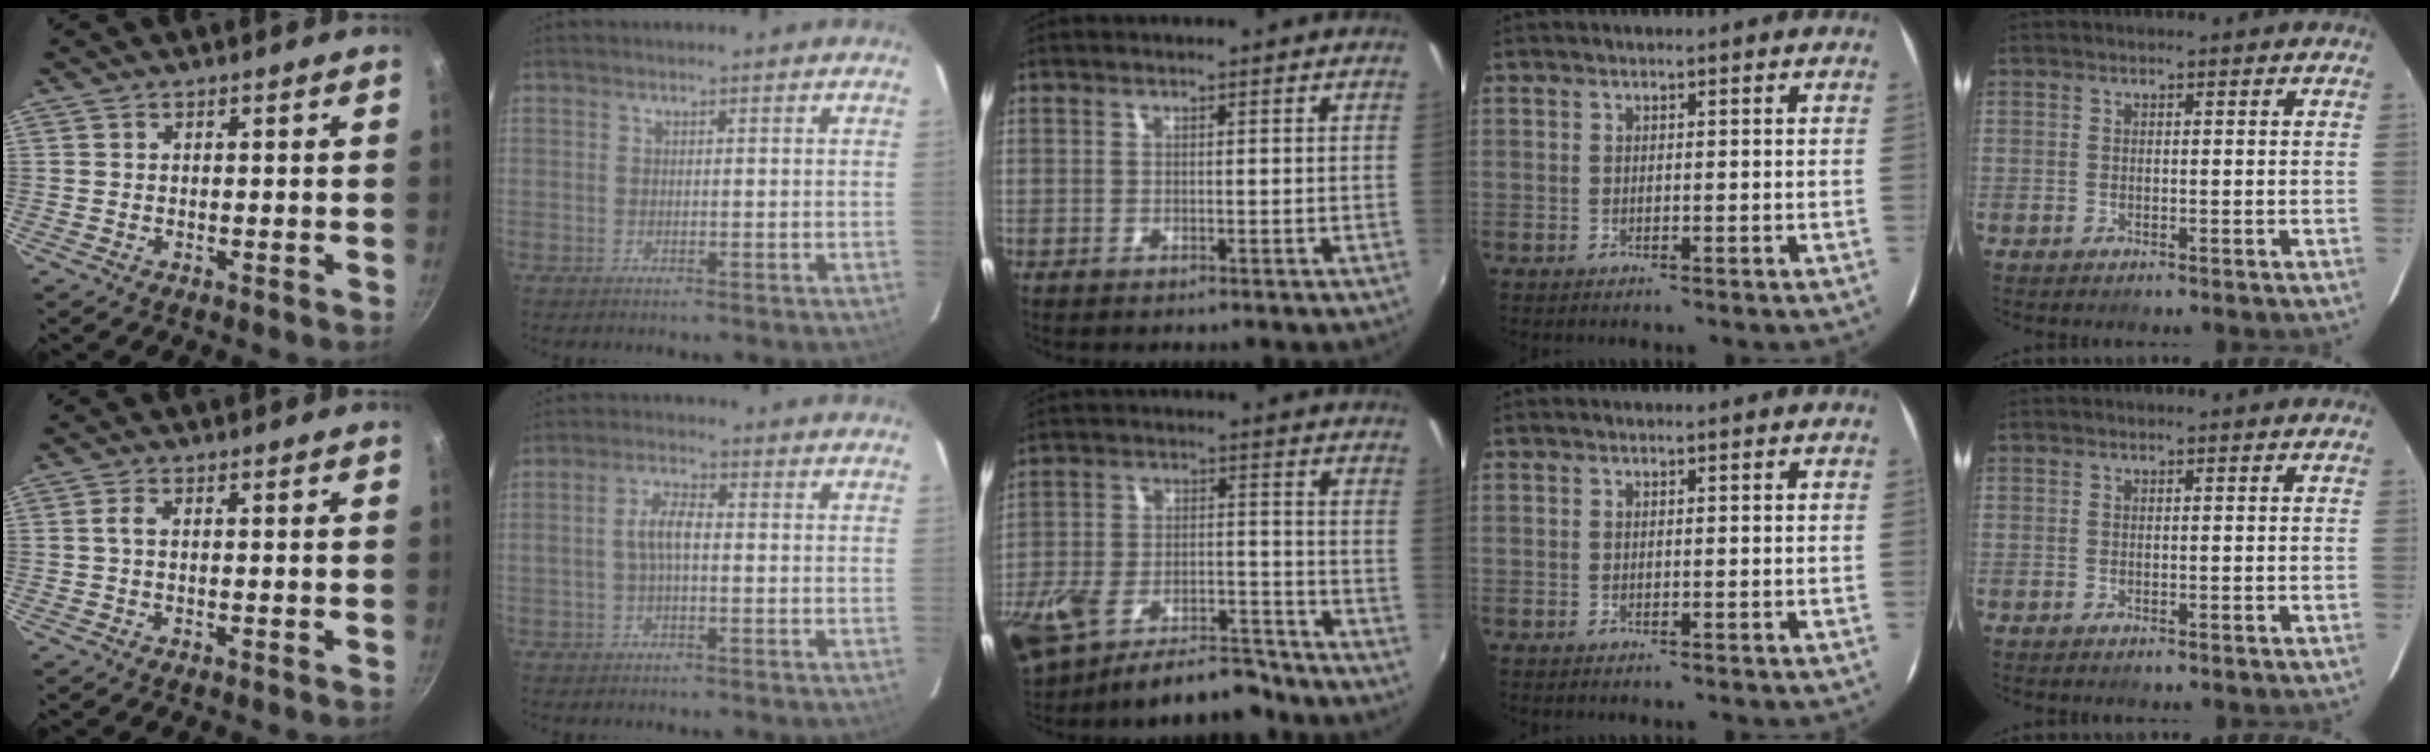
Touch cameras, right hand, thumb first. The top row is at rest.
{"thumb": {"total": 1.8, "force": [0.0, 0.4, 1.7], "torque": [-0.046, 0.005, -0.001]}, "index": {"total": 4.2, "force": [-0.4, 1.7, 3.8], "torque": [-0.076, 0.014, -0.006]}, "middle": {"total": 18.7, "force": [-13.9, 7.5, 10.0], "torque": [-0.223, -0.022, -0.211]}}